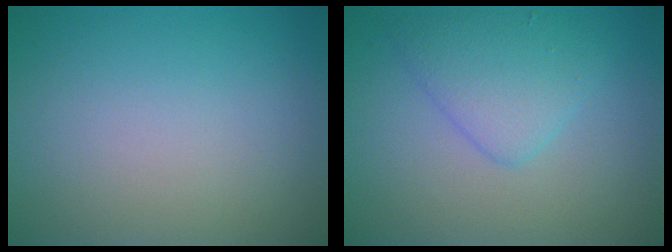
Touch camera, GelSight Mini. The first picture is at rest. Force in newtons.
{"total": 3.4, "press": 3.4, "slide": 0.1}